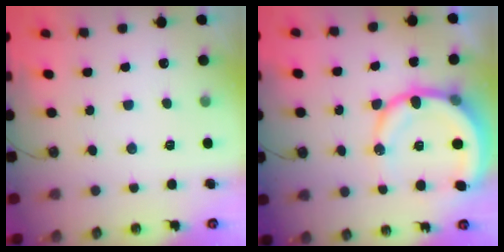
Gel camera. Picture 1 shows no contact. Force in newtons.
{"total": 13.1, "press": 12.9, "slide": 2.6}